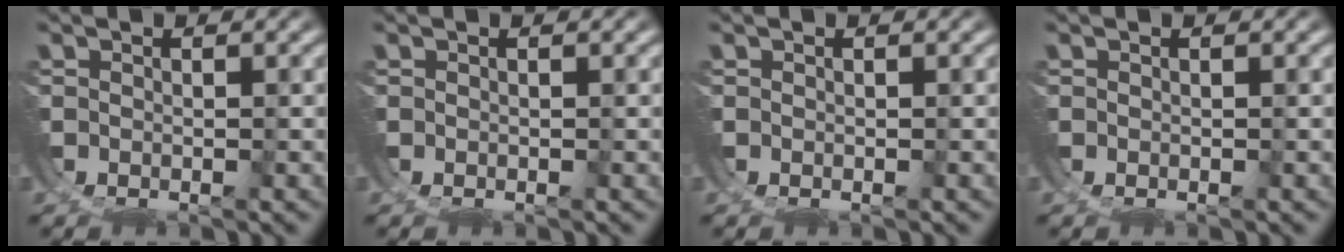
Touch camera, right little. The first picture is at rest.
{"total": 0.0}
{"total": 0.0}
{"total": 0.0}